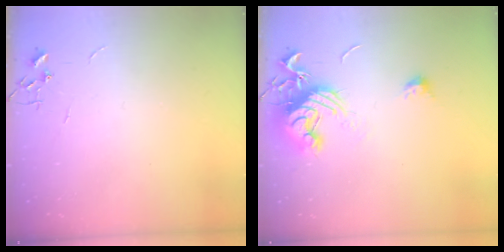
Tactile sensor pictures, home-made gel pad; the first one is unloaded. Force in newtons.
{"total": 13.9, "press": 13.8, "slide": 1.0}